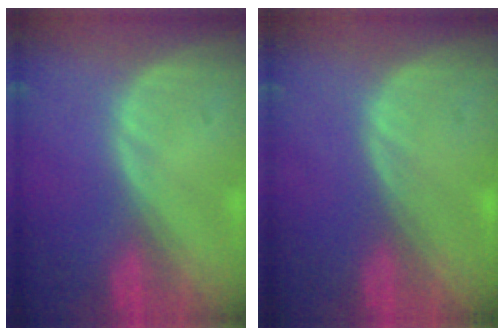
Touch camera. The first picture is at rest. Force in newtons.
{"total": 0.0}